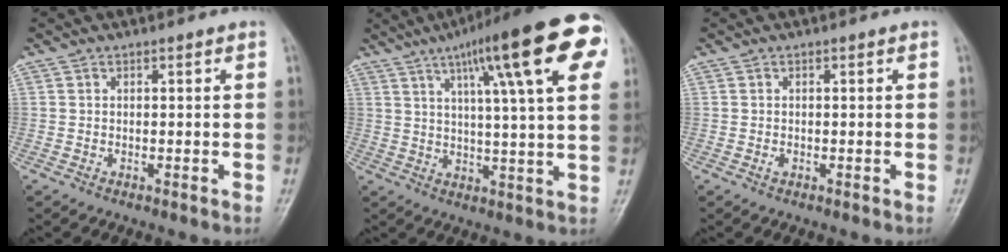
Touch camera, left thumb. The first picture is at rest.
{"total": 21.3, "force": [9.3, 3.8, 18.7], "torque": [-0.259, 0.002, 0.127]}
{"total": 0.7, "force": [-0.2, 0.4, 0.5], "torque": [-0.006, -0.001, -0.004]}